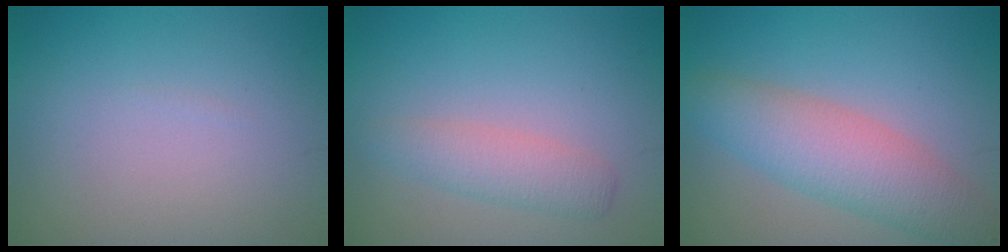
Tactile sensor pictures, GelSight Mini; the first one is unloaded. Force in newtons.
{"total": 2.6, "press": 2.6, "slide": 0.0}
{"total": 5.7, "press": 5.7, "slide": 0.3}